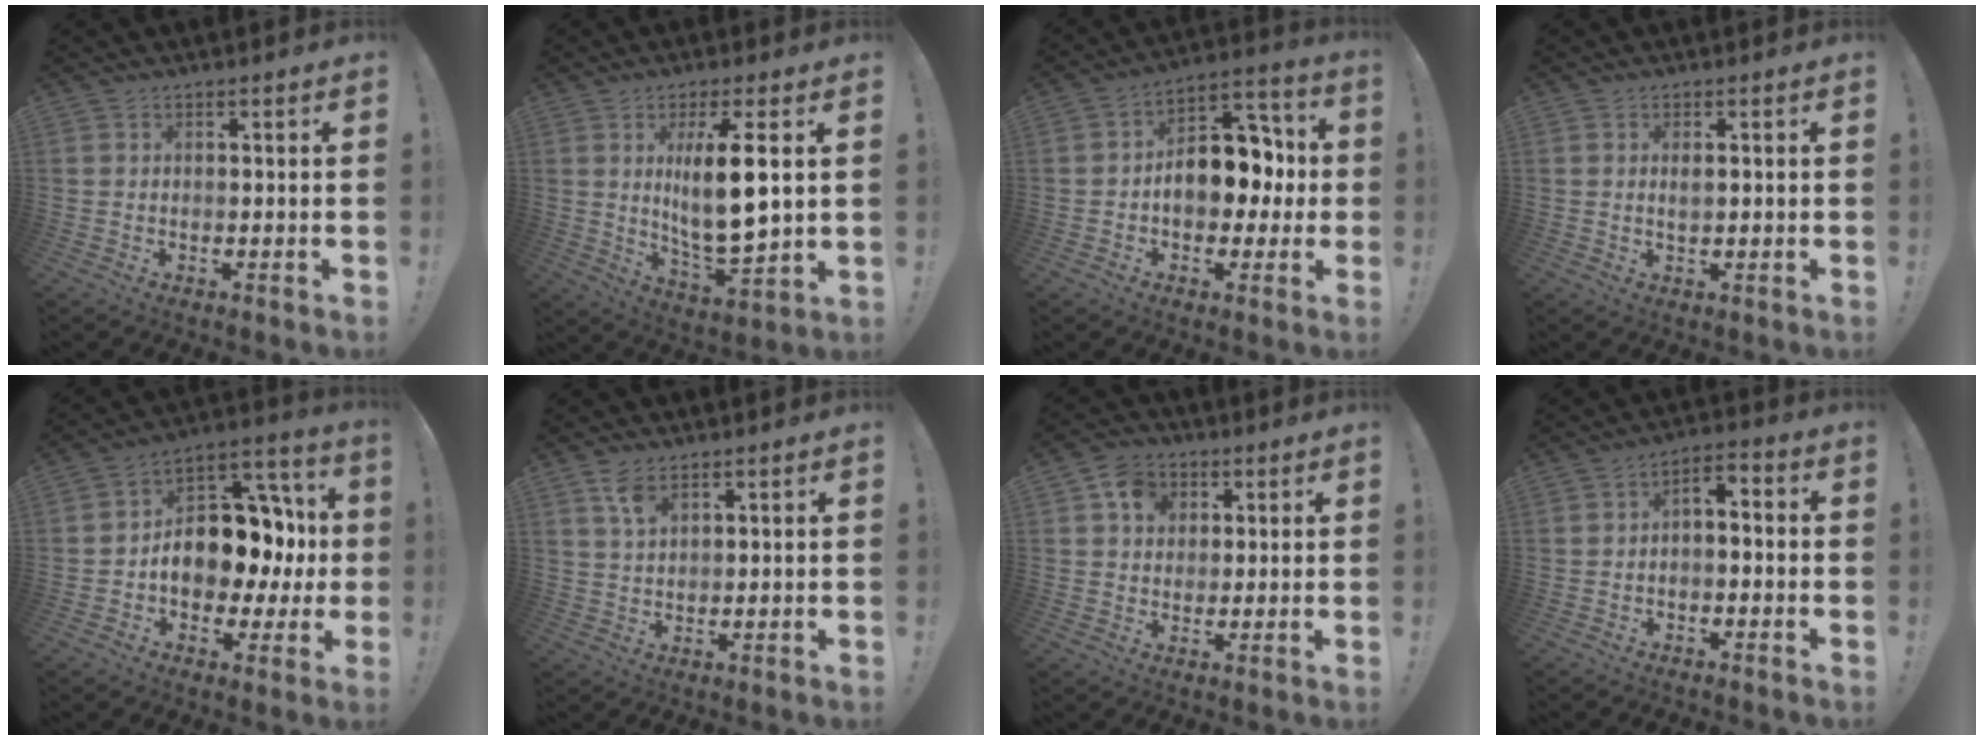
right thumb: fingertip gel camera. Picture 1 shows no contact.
{"total": 13.6, "force": [3.0, 3.2, 12.9], "torque": [-0.229, -0.023, 0.037]}
{"total": 13.9, "force": [-1.0, 10.0, 9.5], "torque": [-0.129, 0.022, -0.009]}
{"total": 2.0, "force": [0.2, 0.8, 1.8], "torque": [-0.025, -0.003, 0.001]}
{"total": 15.1, "force": [-1.3, 11.2, 10.0], "torque": [-0.132, 0.012, -0.010]}
{"total": 5.0, "force": [3.3, 2.2, 3.1], "torque": [-0.058, -0.016, 0.059]}
{"total": 8.2, "force": [3.1, 6.9, 3.1], "torque": [-0.043, -0.005, 0.060]}
{"total": 4.0, "force": [-2.2, 2.2, 2.6], "torque": [-0.042, 0.014, -0.038]}